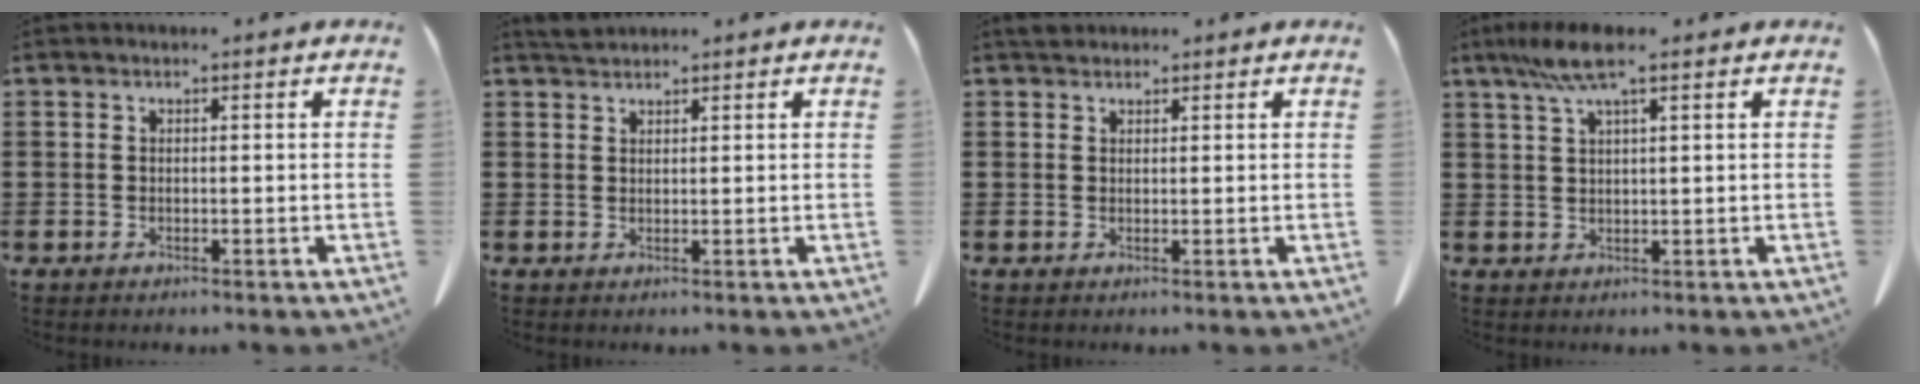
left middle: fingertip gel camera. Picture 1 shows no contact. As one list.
[{"total": 1.7, "force": [1.5, 0.3, 0.6], "torque": [-0.017, 0.001, 0.031]}, {"total": 1.5, "force": [1.2, 0.7, 0.4], "torque": [-0.012, 0.003, 0.025]}, {"total": 5.8, "force": [3.3, 0.7, 4.7], "torque": [-0.099, 0.003, 0.060]}]